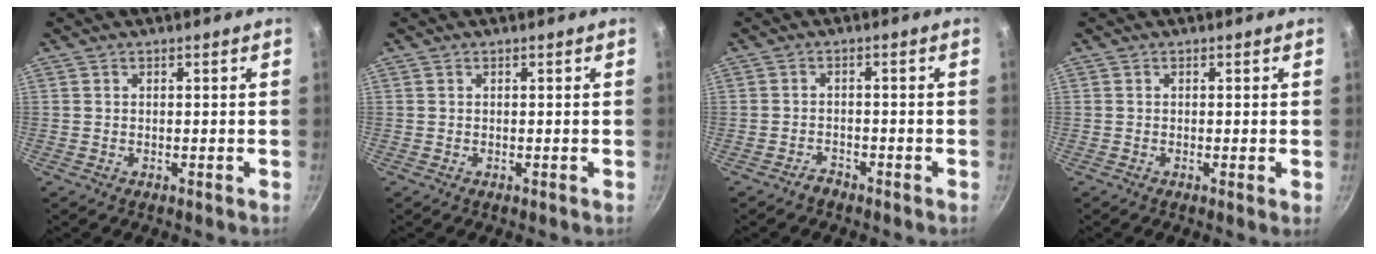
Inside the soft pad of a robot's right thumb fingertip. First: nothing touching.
{"total": 0.0}
{"total": 1.9, "force": [-1.7, 0.8, 0.3], "torque": [0.003, 0.024, -0.028]}
{"total": 1.1, "force": [-0.1, 0.1, 1.1], "torque": [-0.016, -0.005, -0.006]}